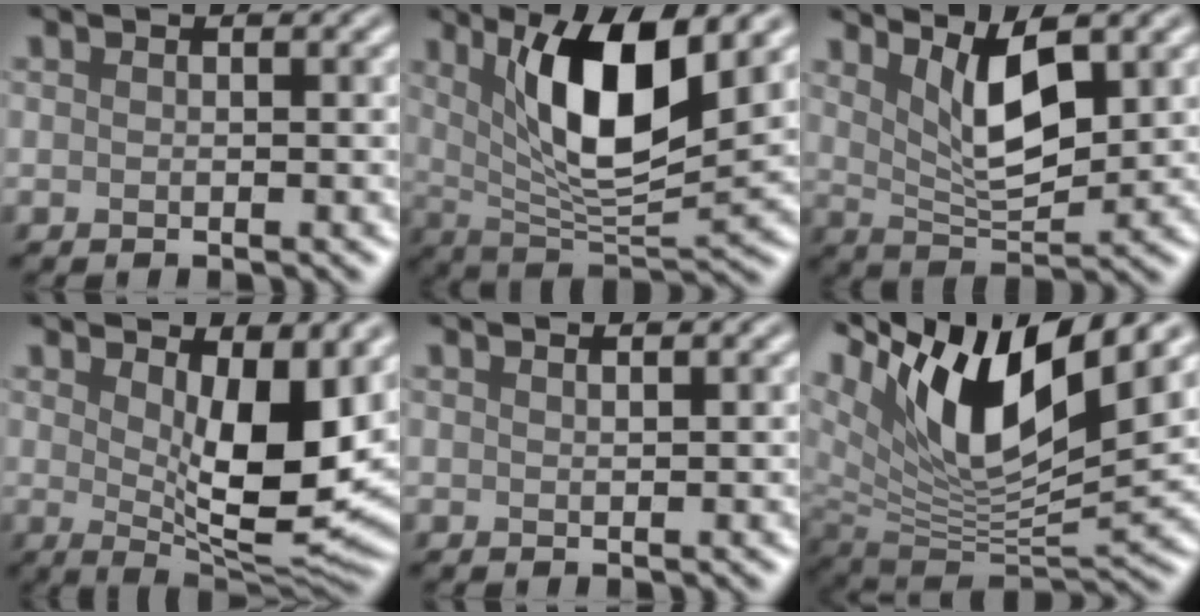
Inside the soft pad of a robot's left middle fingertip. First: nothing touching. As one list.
[{"total": 9.5, "force": [3.4, 3.0, 8.4], "torque": [-0.138, -0.015, 0.062]}, {"total": 5.6, "force": [2.5, 1.9, 4.6], "torque": [-0.086, -0.013, 0.048]}, {"total": 8.9, "force": [2.1, 3.3, 8.0], "torque": [-0.126, -0.018, 0.039]}, {"total": 0.7, "force": [0.6, 0.2, 0.4], "torque": [0.000, 0.001, 0.008]}, {"total": 12.8, "force": [6.2, 4.7, 10.2], "torque": [-0.186, -0.002, 0.116]}]